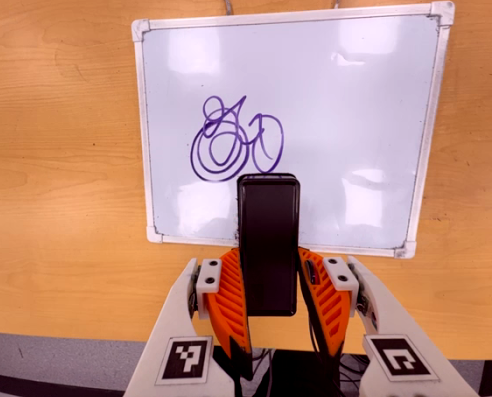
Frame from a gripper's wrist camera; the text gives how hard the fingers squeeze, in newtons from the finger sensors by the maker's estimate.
{"total": 4.0, "left": 2.6, "right": 5.3}